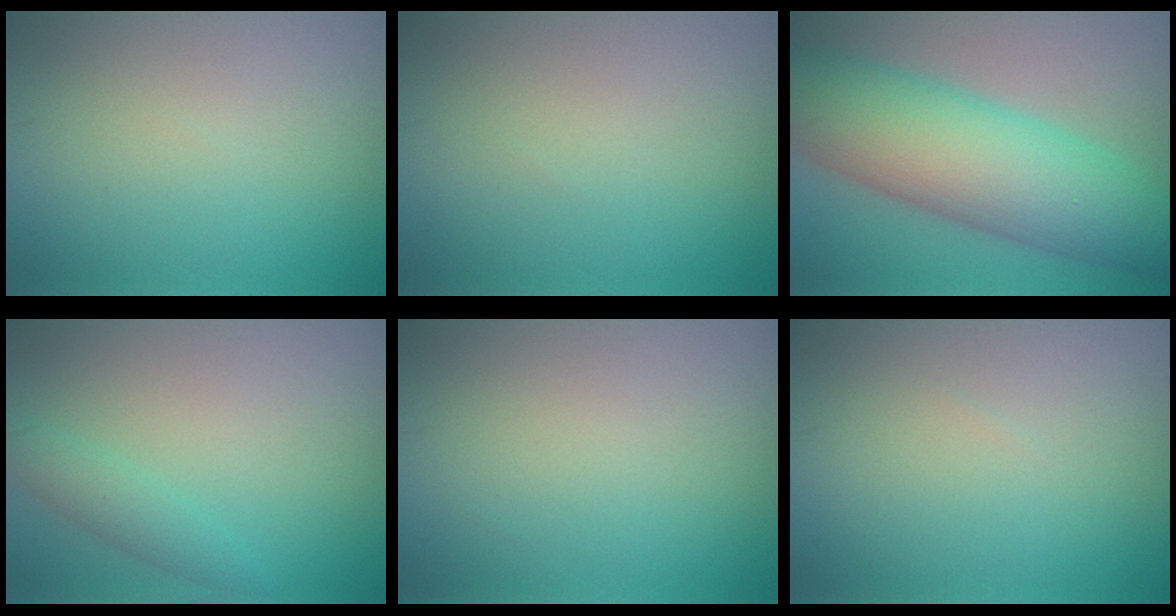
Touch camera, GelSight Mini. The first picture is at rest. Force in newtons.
{"total": 0.0}
{"total": 11.4, "press": 11.4, "slide": 0.2}
{"total": 2.0, "press": 2.0, "slide": 0.0}
{"total": 0.0}
{"total": 0.0}